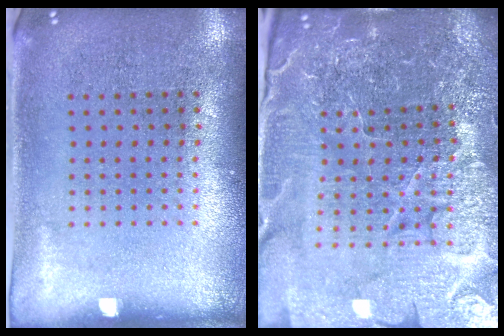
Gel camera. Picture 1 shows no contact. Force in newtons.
{"total": 5.7, "press": 5.3, "slide": 2.1}